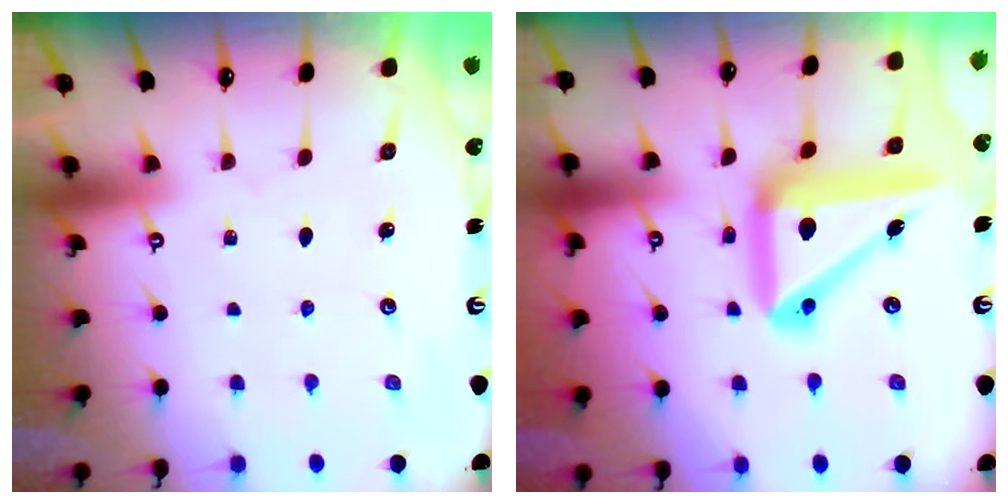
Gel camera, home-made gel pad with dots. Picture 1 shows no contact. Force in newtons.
{"total": 17.9, "press": 17.7, "slide": 2.7}